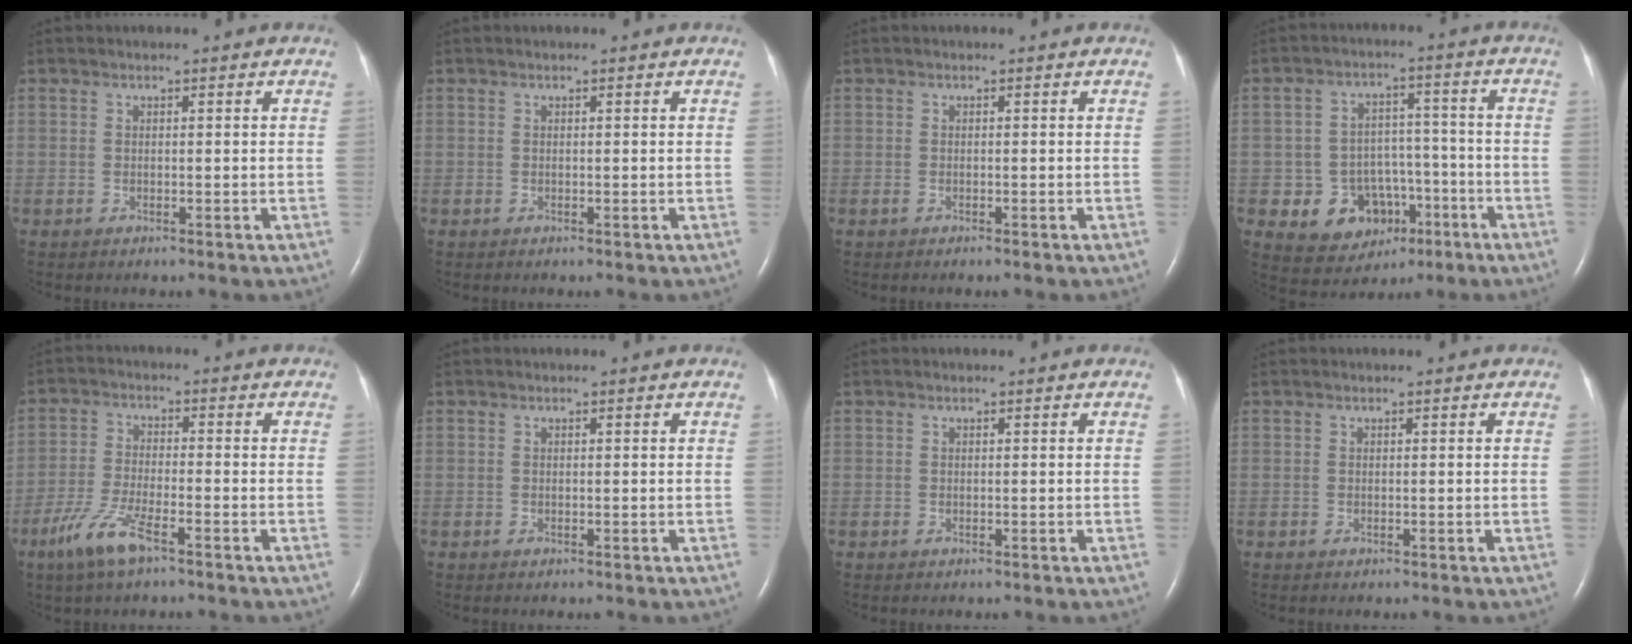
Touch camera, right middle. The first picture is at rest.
{"total": 0.0}
{"total": 0.5, "force": [-0.4, 0.0, 0.3], "torque": [-0.011, -0.001, -0.007]}
{"total": 9.2, "force": [-3.6, 7.8, 3.2], "torque": [-0.048, 0.027, -0.043]}
{"total": 7.0, "force": [-4.4, 1.2, 5.3], "torque": [-0.122, -0.012, -0.085]}
{"total": 0.0}
{"total": 0.0}
{"total": 0.0}